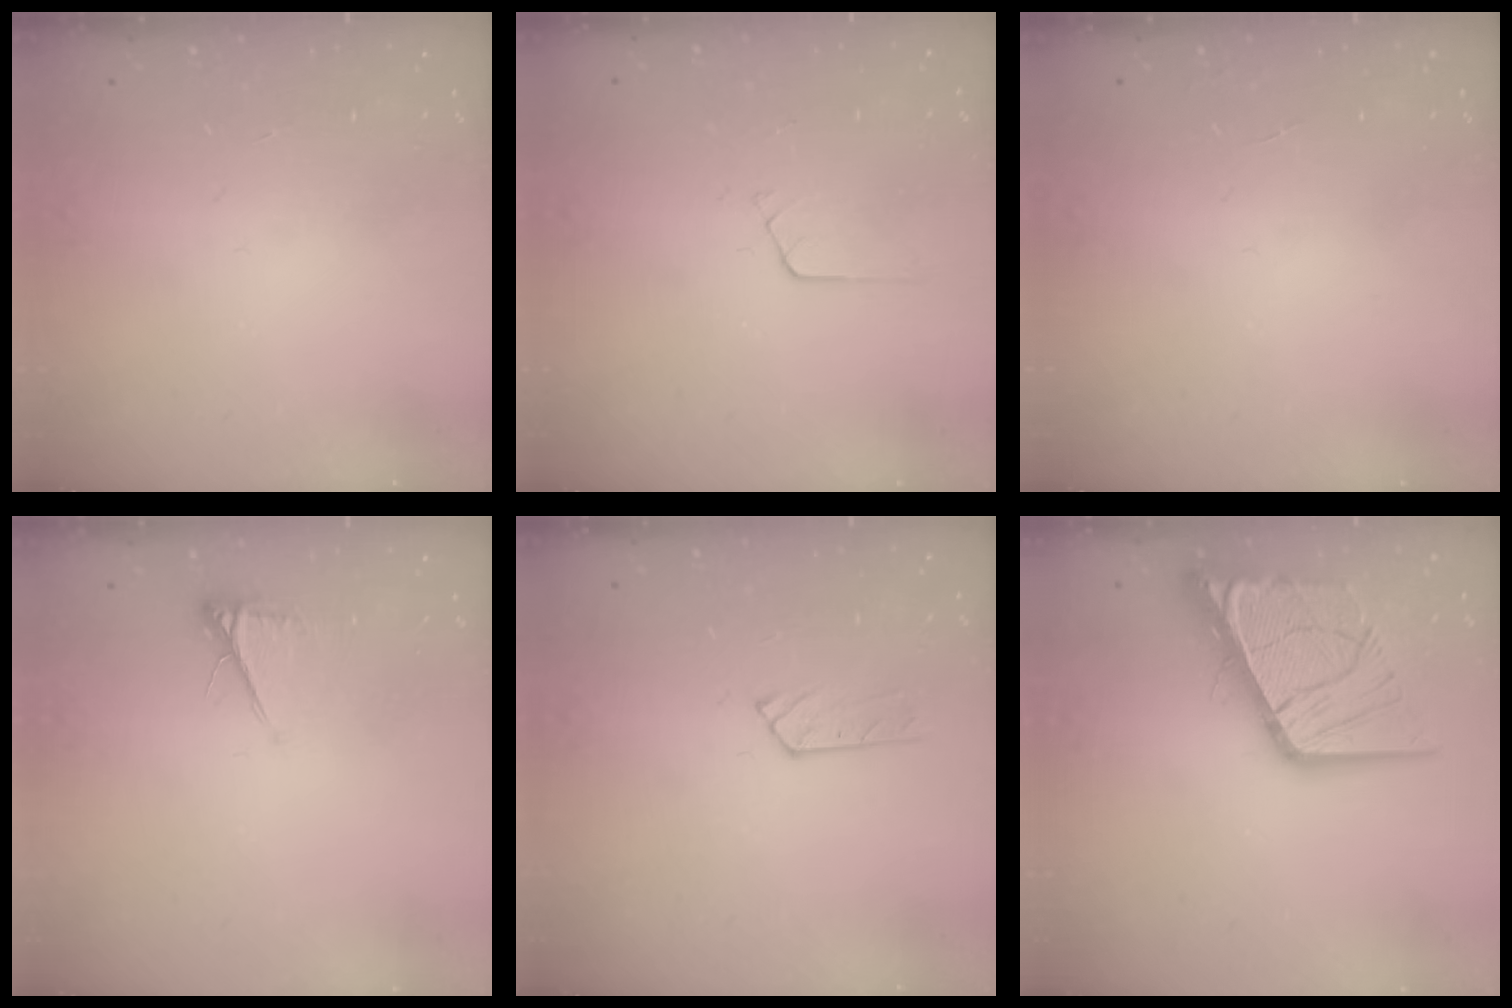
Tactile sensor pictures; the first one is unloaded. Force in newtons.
{"total": 4.9, "press": 4.9, "slide": 0.4}
{"total": 0.0}
{"total": 4.6, "press": 4.6, "slide": 0.5}
{"total": 3.0, "press": 3.0, "slide": 0.4}
{"total": 19.1, "press": 18.9, "slide": 2.5}